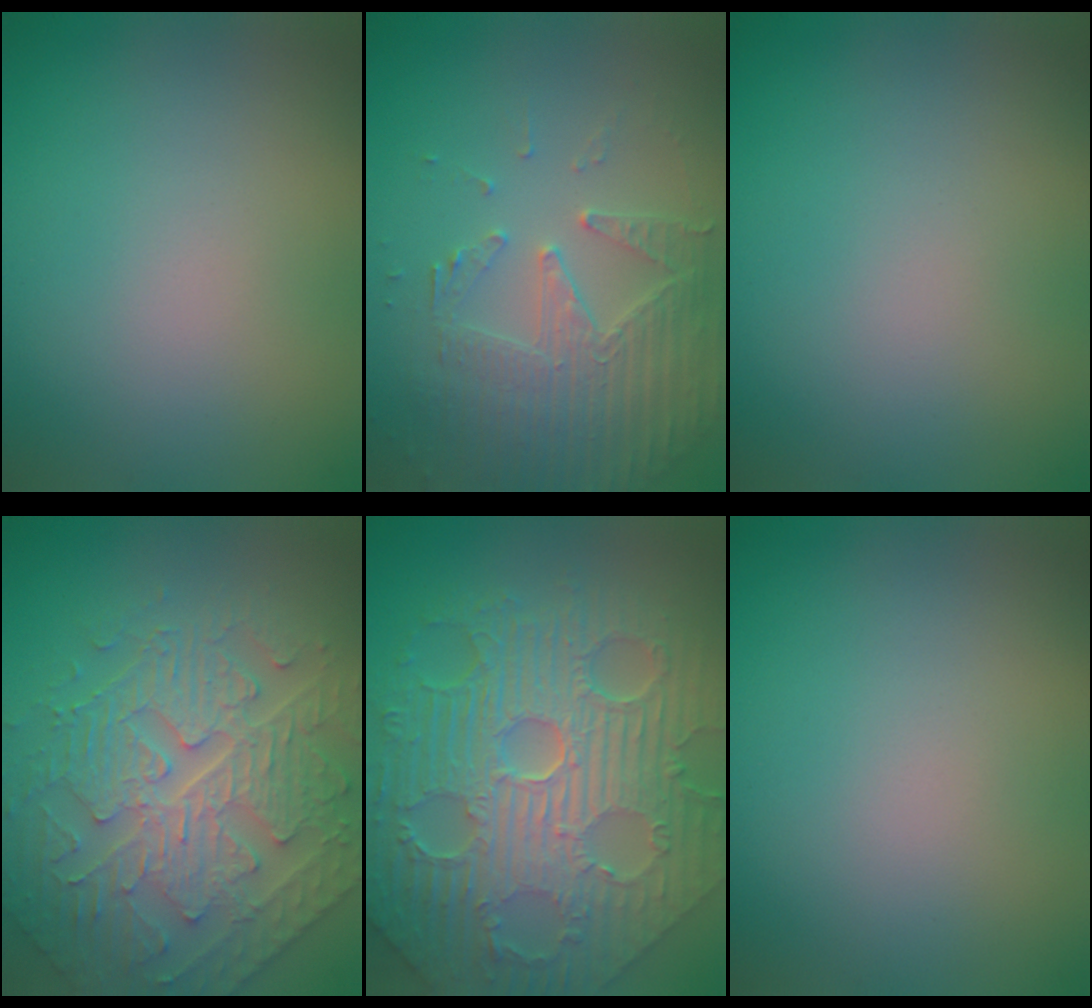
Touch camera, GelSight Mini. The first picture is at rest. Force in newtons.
{"total": 4.1, "press": 3.9, "slide": 1.4}
{"total": 0.0}
{"total": 5.5, "press": 5.2, "slide": 1.8}
{"total": 12.3, "press": 8.2, "slide": 9.2}
{"total": 0.0}